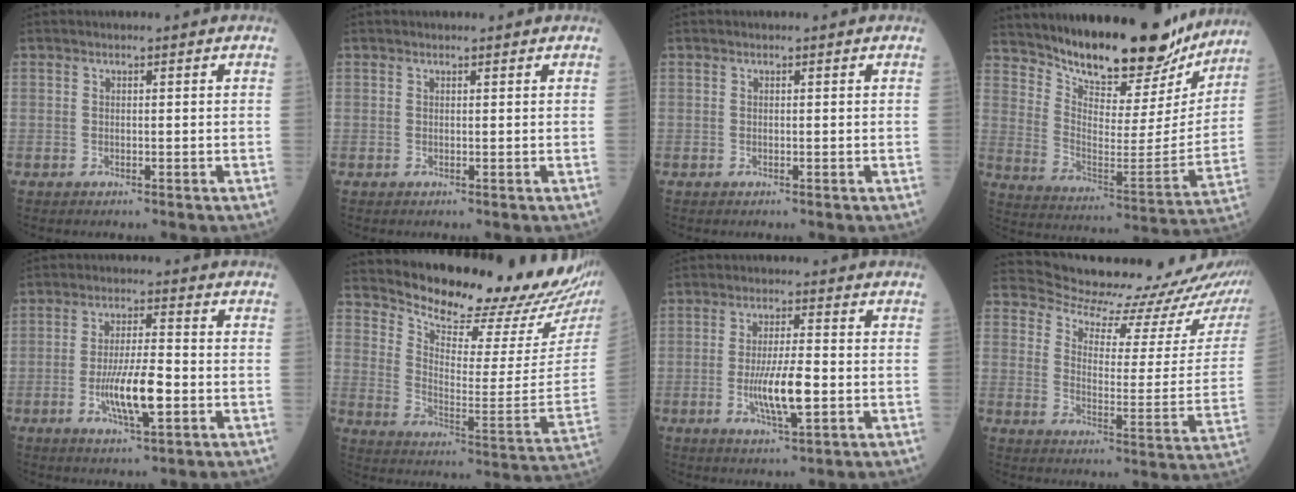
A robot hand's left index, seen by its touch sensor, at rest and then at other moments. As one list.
[{"total": 1.0, "force": [1.0, 0.1, 0.2], "torque": [-0.008, 0.006, 0.015]}, {"total": 0.0}, {"total": 18.6, "force": [16.1, 4.0, 8.5], "torque": [-0.139, -0.016, 0.258]}, {"total": 8.2, "force": [-2.3, 1.4, 7.8], "torque": [-0.151, -0.006, -0.042]}, {"total": 20.3, "force": [18.9, 1.4, 7.2], "torque": [-0.129, -0.107, 0.256]}, {"total": 7.5, "force": [-1.5, 1.1, 7.2], "torque": [-0.141, -0.010, -0.027]}, {"total": 22.1, "force": [21.6, 3.0, 3.2], "torque": [-0.046, -0.104, 0.256]}]